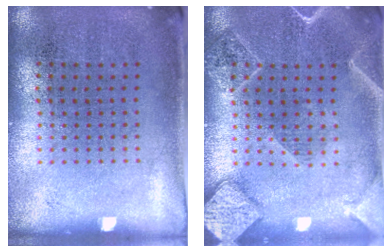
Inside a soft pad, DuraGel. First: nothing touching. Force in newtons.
{"total": 2.1, "press": 2.1, "slide": 0.3}